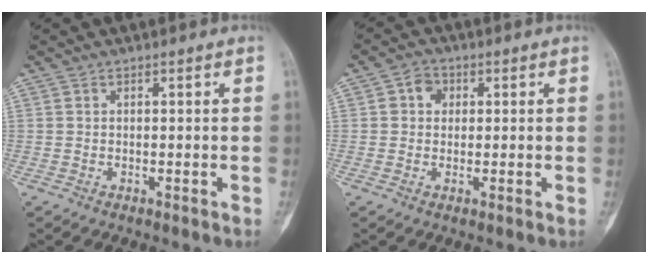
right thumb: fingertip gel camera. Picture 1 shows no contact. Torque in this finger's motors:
{"motor_torque": [-0.04, 0.68, -0.12, 0.06, 0.21]}